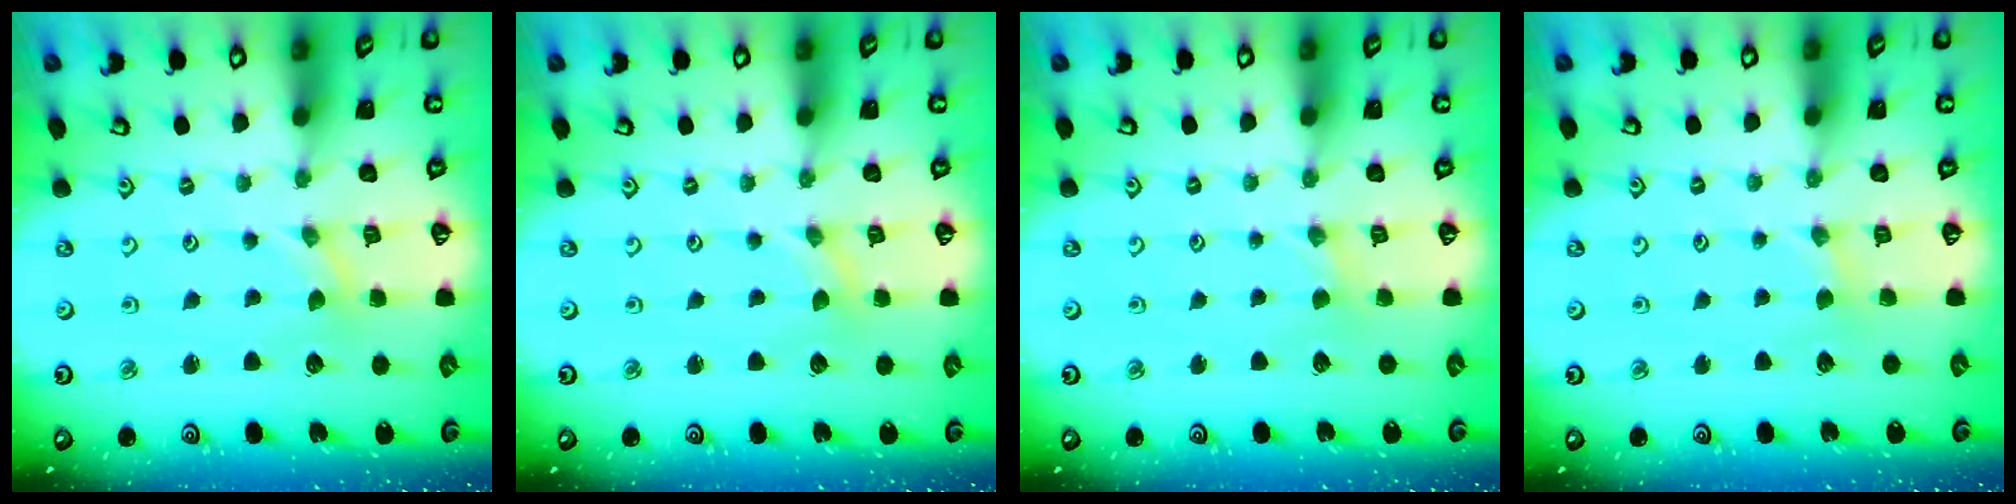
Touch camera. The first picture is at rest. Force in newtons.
{"total": 0.0}
{"total": 1.1, "press": 1.1, "slide": 0.2}
{"total": 1.3, "press": 1.2, "slide": 0.3}